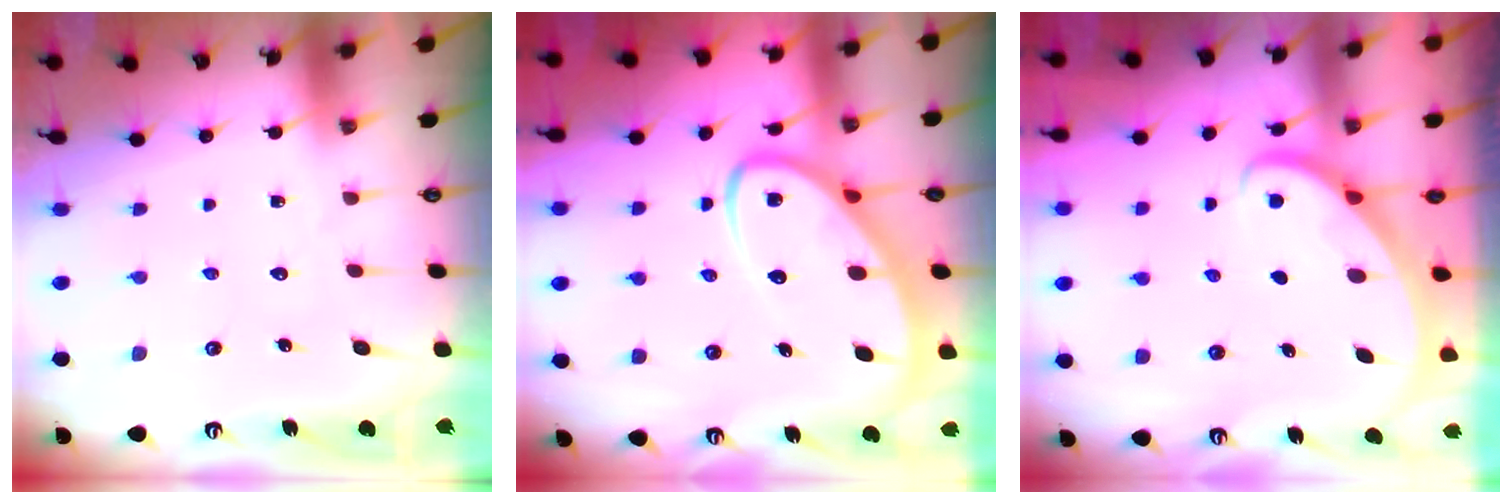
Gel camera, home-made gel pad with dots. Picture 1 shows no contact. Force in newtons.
{"total": 8.5, "press": 8.4, "slide": 1.0}
{"total": 2.7, "press": 2.7, "slide": 0.2}